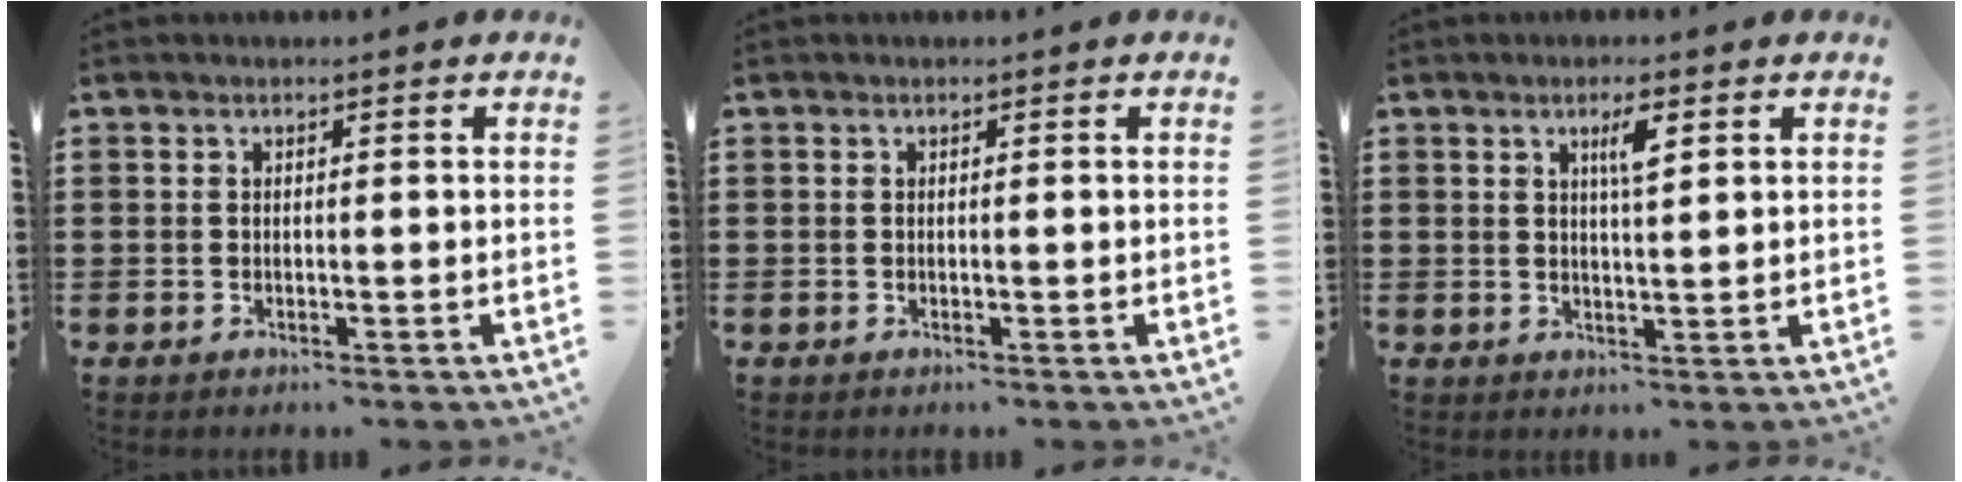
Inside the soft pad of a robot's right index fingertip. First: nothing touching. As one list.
[{"total": 0.0}, {"total": 3.3, "force": [1.4, 0.6, 2.9], "torque": [-0.052, 0.003, 0.020]}]